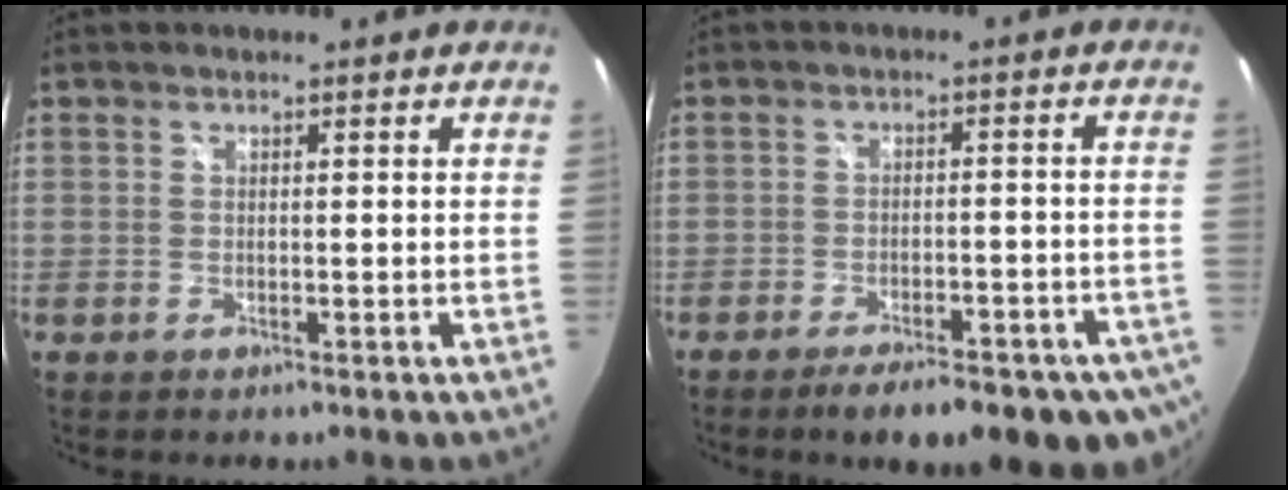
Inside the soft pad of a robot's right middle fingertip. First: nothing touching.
{"total": 14.7, "force": [-10.3, 4.8, 9.3], "torque": [-0.151, -0.034, -0.132]}